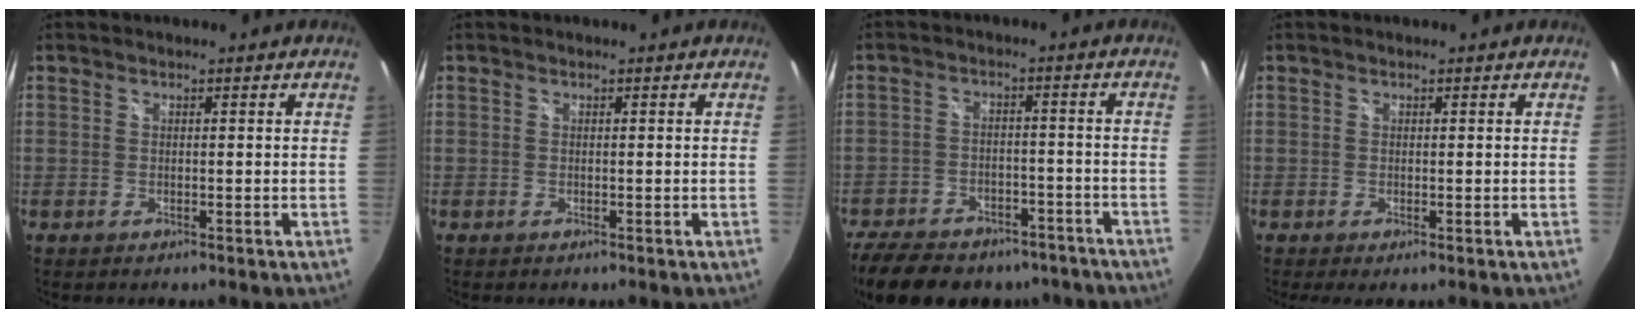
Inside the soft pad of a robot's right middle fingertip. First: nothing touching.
{"total": 0.0}
{"total": 21.3, "force": [-16.6, 9.9, 9.1], "torque": [-0.209, 0.002, -0.227]}
{"total": 0.8, "force": [0.2, -0.1, 0.8], "torque": [-0.016, 0.000, 0.001]}